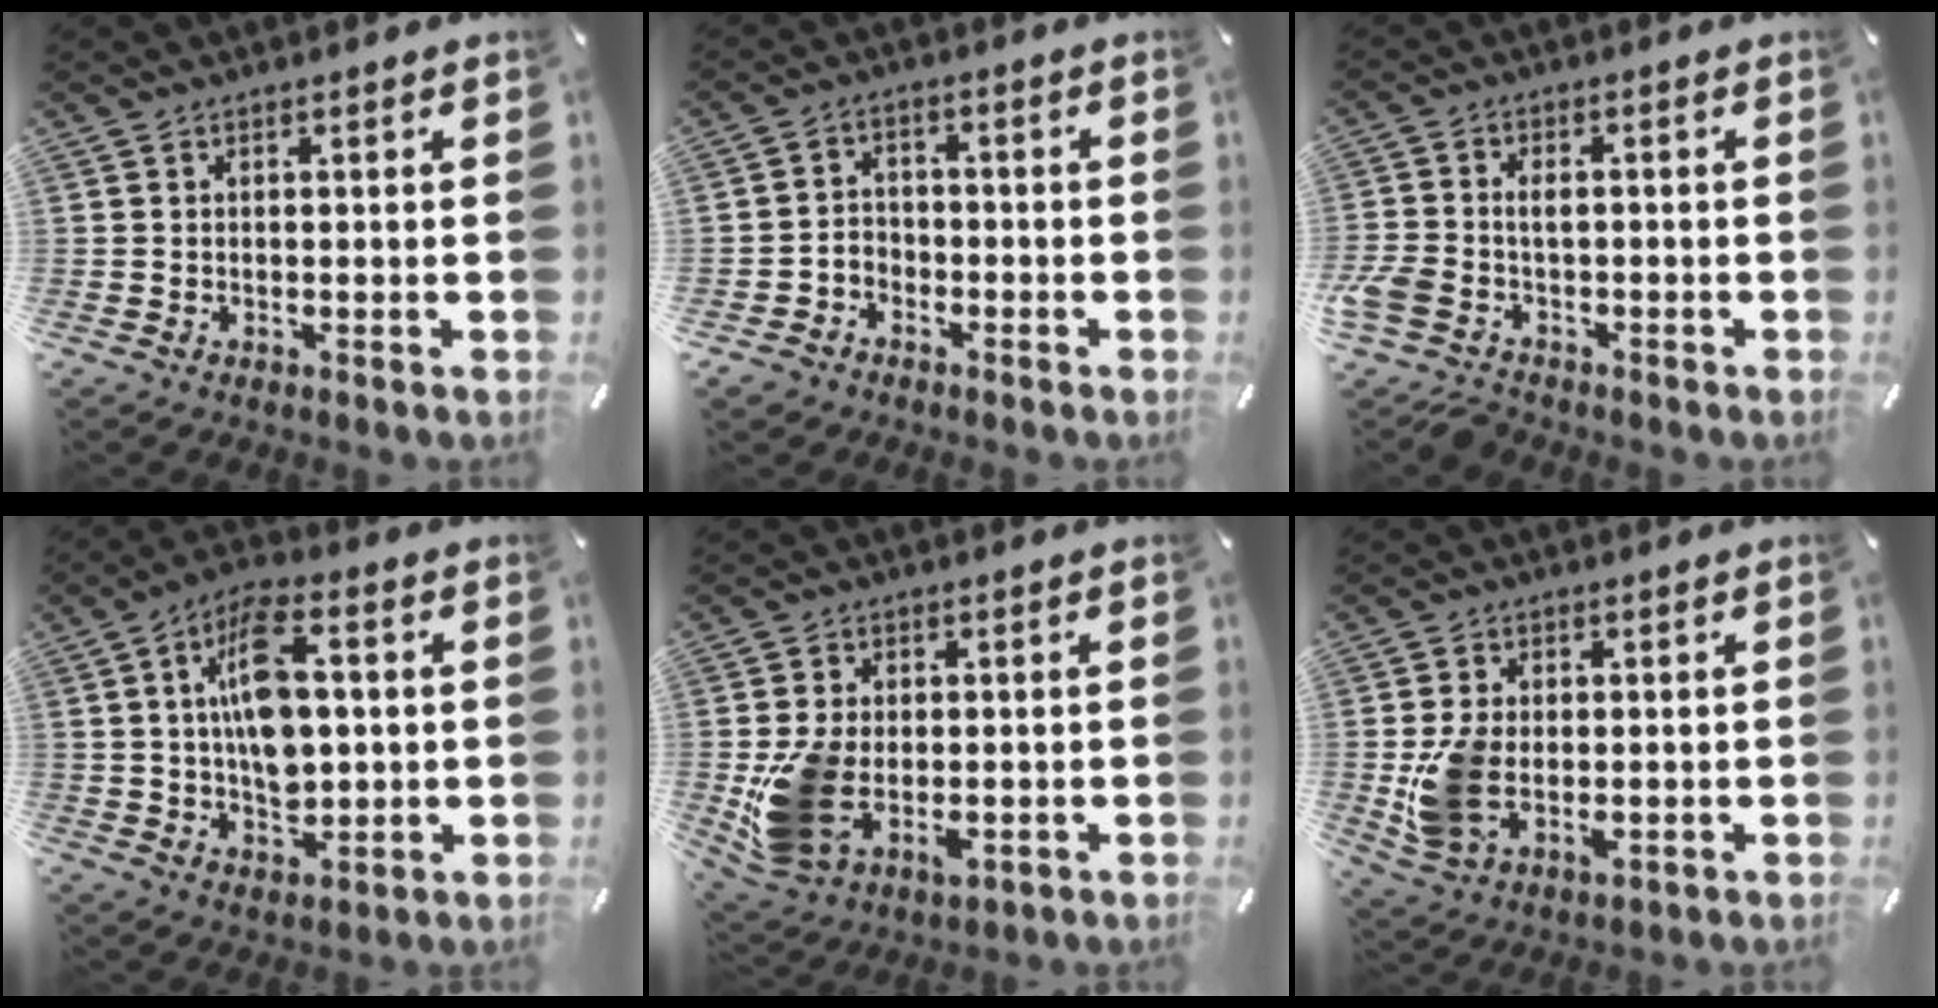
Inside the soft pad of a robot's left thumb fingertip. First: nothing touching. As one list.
[{"total": 4.5, "force": [-3.0, 3.3, 0.7], "torque": [-0.017, 0.012, -0.060]}, {"total": 6.2, "force": [-2.4, 4.4, 3.7], "torque": [-0.090, 0.008, -0.045]}, {"total": 13.2, "force": [1.6, 8.1, 10.4], "torque": [-0.197, 0.008, 0.026]}, {"total": 10.8, "force": [-1.4, 7.7, 7.5], "torque": [-0.171, -0.003, -0.019]}, {"total": 8.9, "force": [-0.8, 6.3, 6.2], "torque": [-0.139, 0.000, -0.013]}]